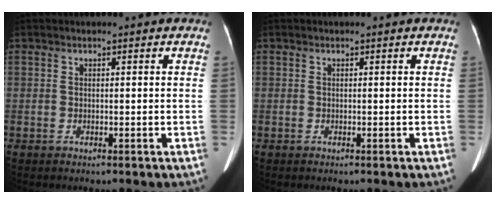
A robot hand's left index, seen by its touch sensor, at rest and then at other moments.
{"total": 0.0}